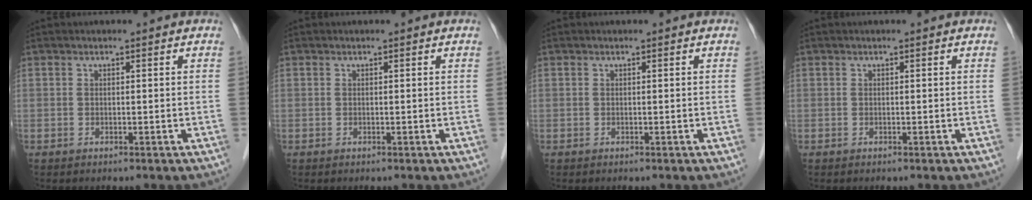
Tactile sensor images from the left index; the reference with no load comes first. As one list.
[{"total": 0.0}, {"total": 0.0}, {"total": 0.0}]